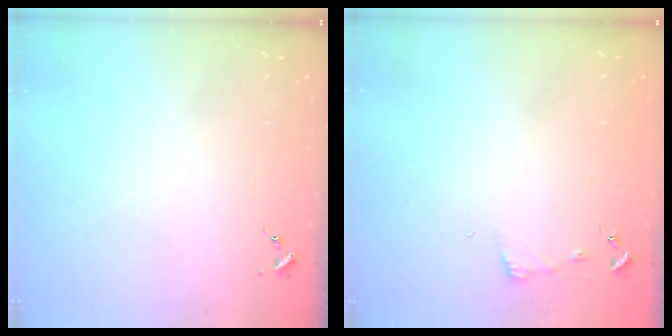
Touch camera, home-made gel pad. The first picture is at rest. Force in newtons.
{"total": 2.9, "press": 2.9, "slide": 0.3}